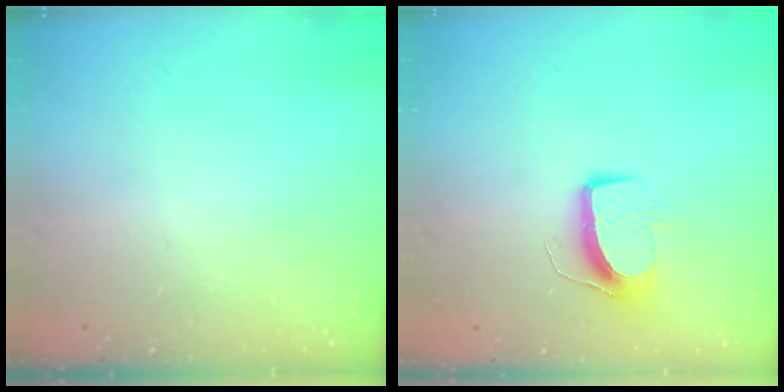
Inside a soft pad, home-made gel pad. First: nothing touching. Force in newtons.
{"total": 10.4, "press": 10.4, "slide": 0.4}